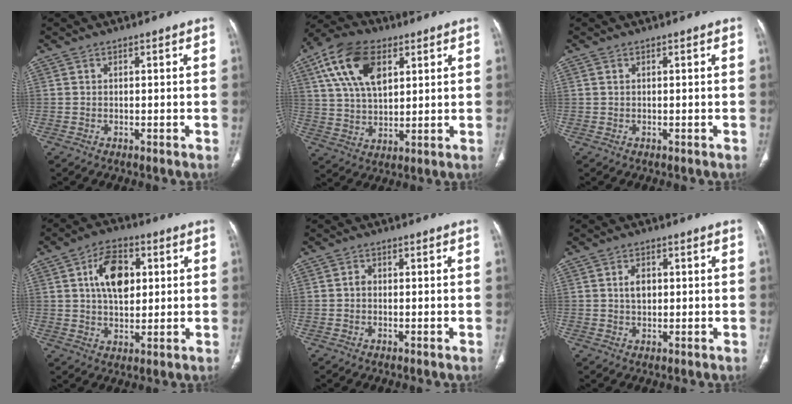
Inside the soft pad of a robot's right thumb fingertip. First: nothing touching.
{"total": 14.7, "force": [6.0, 8.3, 10.5], "torque": [-0.181, -0.005, 0.112]}
{"total": 0.0}
{"total": 10.8, "force": [2.8, 6.6, 8.1], "torque": [-0.112, -0.002, 0.045]}
{"total": 1.0, "force": [-0.2, 0.8, 0.6], "torque": [-0.006, 0.003, -0.007]}
{"total": 3.1, "force": [0.5, 2.1, 2.2], "torque": [-0.035, 0.001, 0.009]}